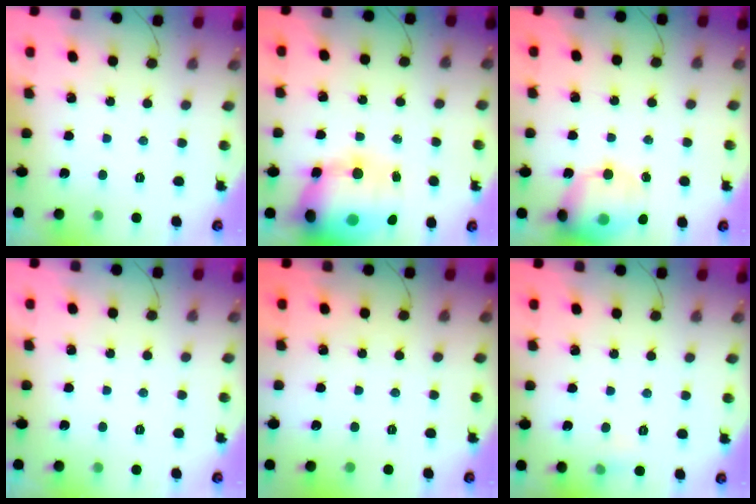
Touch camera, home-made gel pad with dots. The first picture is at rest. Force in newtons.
{"total": 21.5, "press": 20.9, "slide": 4.9}
{"total": 16.4, "press": 16.1, "slide": 3.0}
{"total": 0.0}
{"total": 0.0}
{"total": 4.1, "press": 3.9, "slide": 1.2}